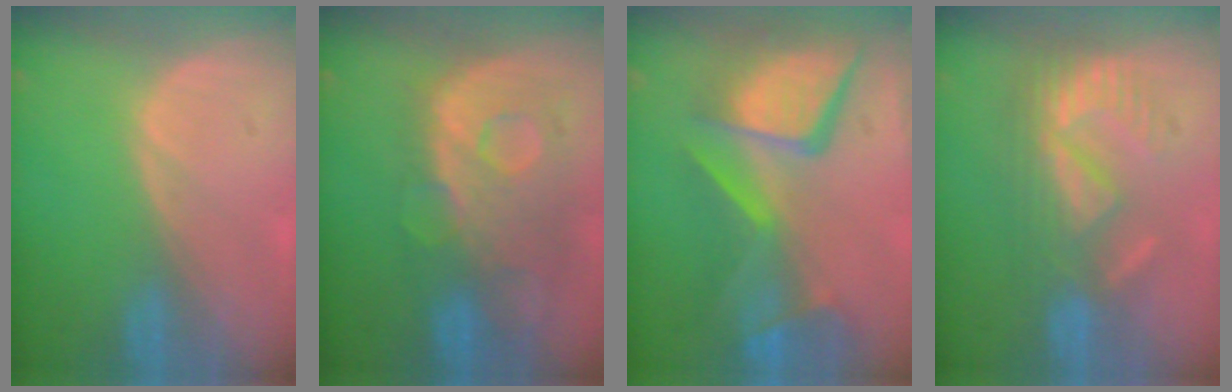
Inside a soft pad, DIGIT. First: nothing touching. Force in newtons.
{"total": 11.2, "press": 9.7, "slide": 5.6}
{"total": 13.5, "press": 11.0, "slide": 7.8}
{"total": 9.2, "press": 8.0, "slide": 4.6}